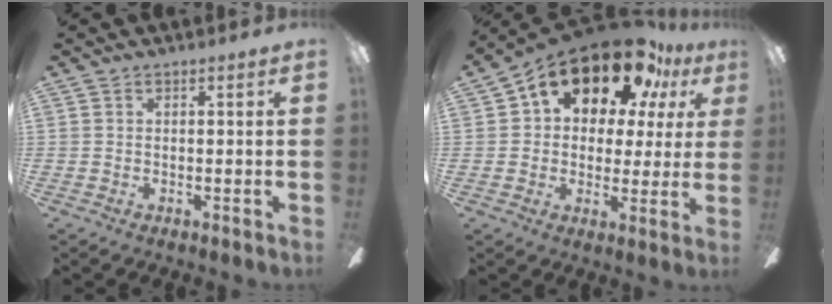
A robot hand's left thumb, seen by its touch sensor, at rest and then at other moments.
{"total": 18.1, "force": [12.2, 9.3, 9.5], "torque": [-0.158, -0.075, 0.212]}